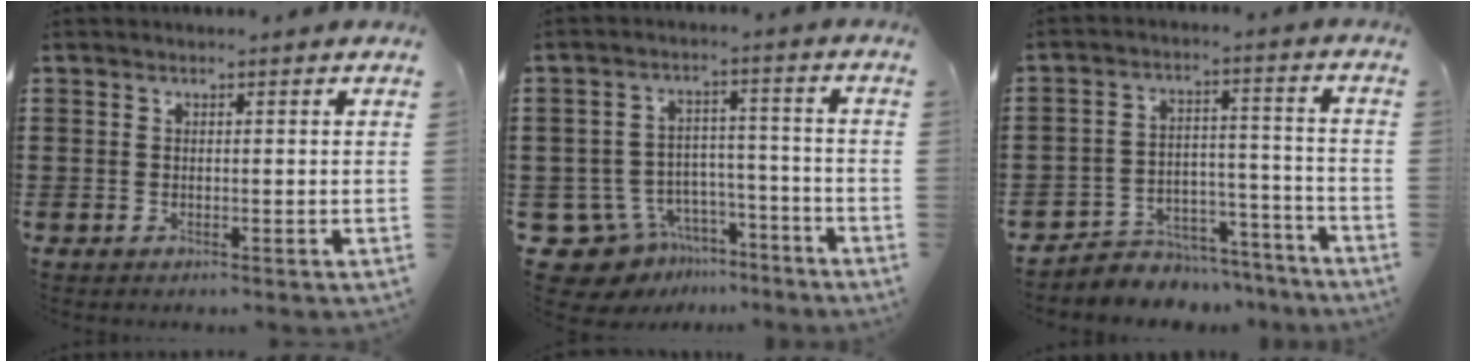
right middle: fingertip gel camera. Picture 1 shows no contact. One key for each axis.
{"total": 8.6, "fx": -7.2, "fy": 4.5, "fz": 1.7, "tx": -0.060, "ty": 0.020, "tz": -0.138}
{"total": 5.1, "fx": -4.8, "fy": 1.8, "fz": 0.3, "tx": -0.009, "ty": 0.017, "tz": -0.097}